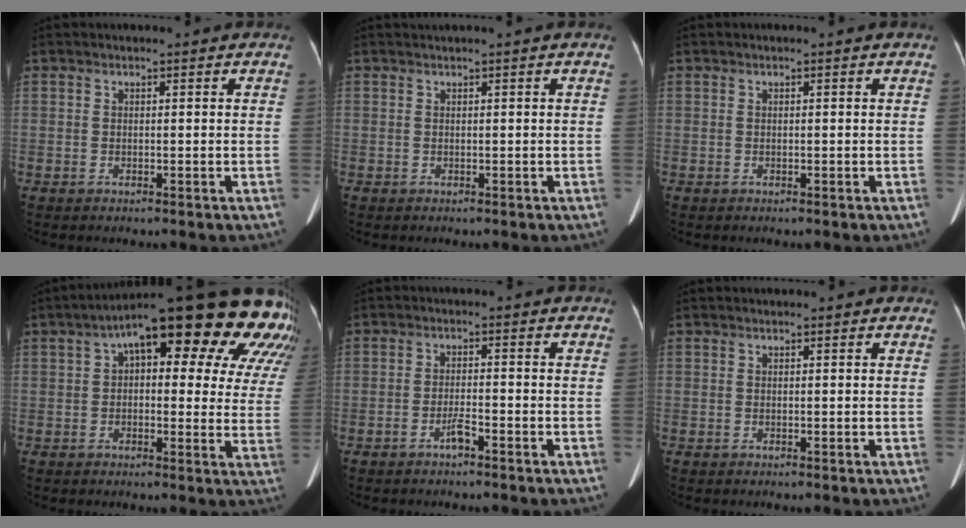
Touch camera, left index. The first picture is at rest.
{"total": 0.0}
{"total": 0.0}
{"total": 23.3, "force": [13.9, 7.1, 17.3], "torque": [-0.221, 0.065, 0.164]}
{"total": 2.3, "force": [-2.1, 0.0, 1.0], "torque": [-0.021, -0.016, -0.034]}
{"total": 2.1, "force": [1.8, 0.6, 0.9], "torque": [-0.014, 0.017, 0.017]}